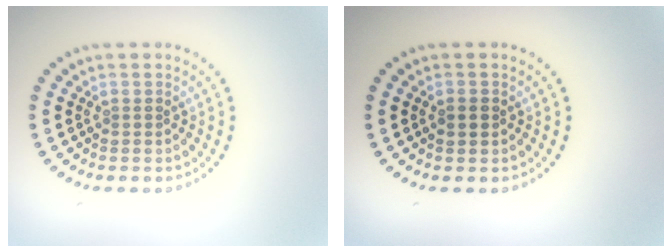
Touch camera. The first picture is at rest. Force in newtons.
{"total": 1.0, "press": 1.0, "slide": 0.1}